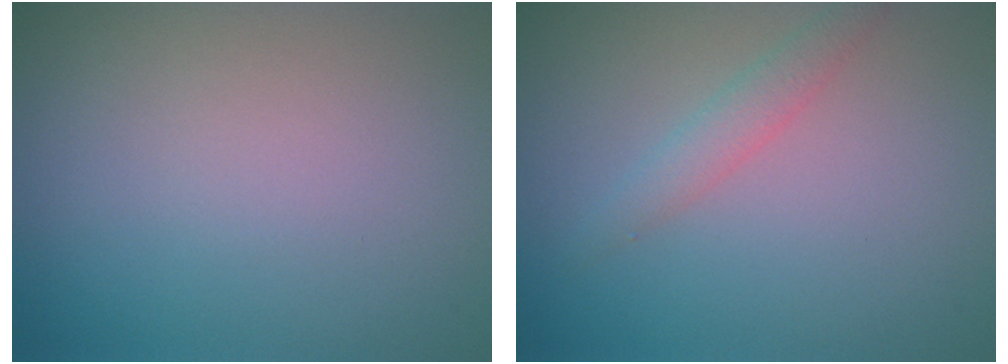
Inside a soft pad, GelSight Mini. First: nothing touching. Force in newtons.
{"total": 1.6, "press": 1.6, "slide": 0.2}